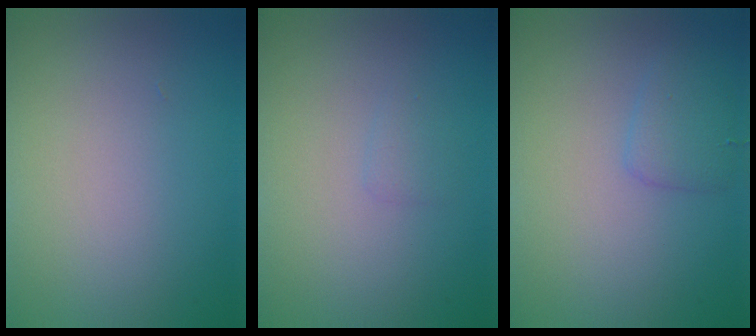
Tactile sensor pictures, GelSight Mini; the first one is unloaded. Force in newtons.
{"total": 0.8, "press": 0.8, "slide": 0.1}
{"total": 1.7, "press": 1.7, "slide": 0.1}